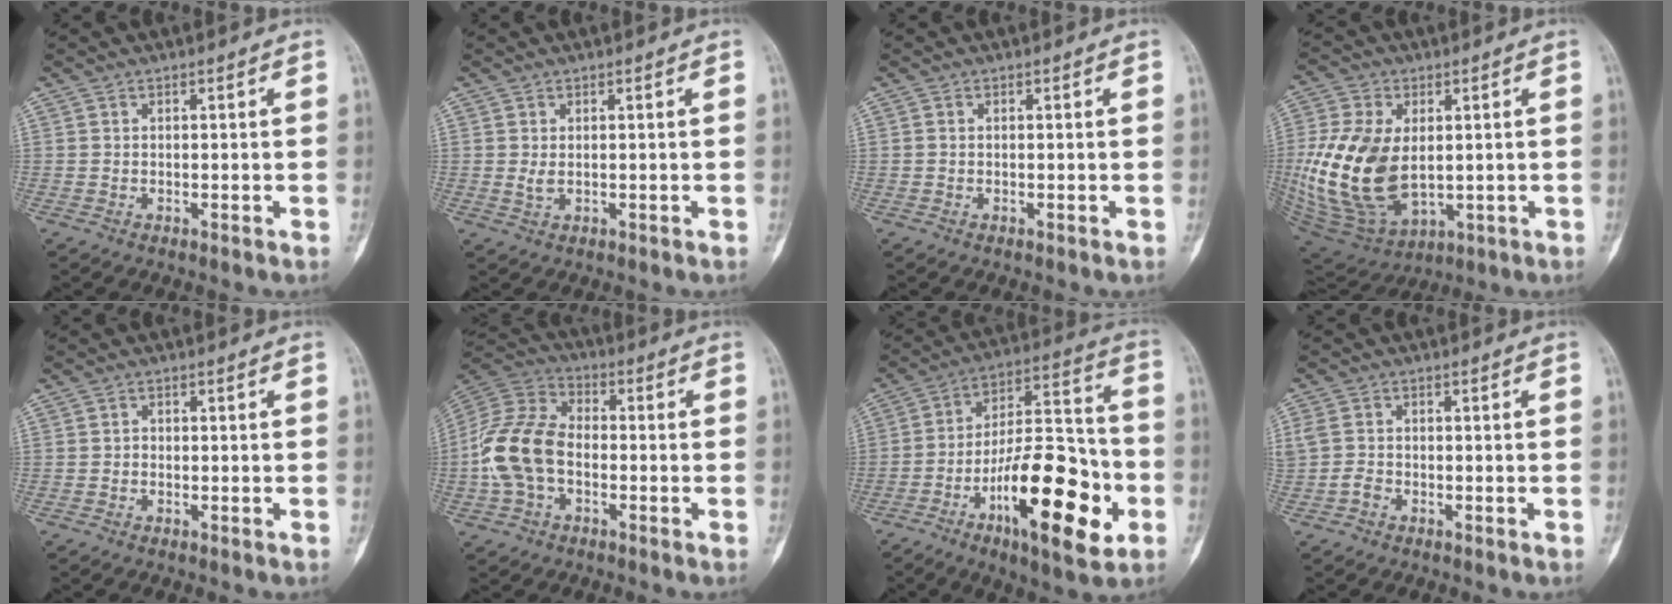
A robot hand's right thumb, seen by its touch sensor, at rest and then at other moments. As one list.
[{"total": 1.5, "force": [0.2, 0.8, 1.2], "torque": [-0.024, -0.002, 0.010]}, {"total": 0.0}, {"total": 19.9, "force": [0.4, 12.5, 15.4], "torque": [-0.310, -0.021, 0.027]}, {"total": 0.7, "force": [-0.2, 0.6, 0.3], "torque": [0.005, 0.003, -0.008]}, {"total": 14.5, "force": [-2.5, 9.6, 10.5], "torque": [-0.213, 0.037, -0.055]}, {"total": 23.8, "force": [-8.8, 8.7, 20.4], "torque": [-0.322, 0.046, -0.139]}, {"total": 3.5, "force": [-1.1, 2.8, 1.8], "torque": [-0.045, 0.017, -0.019]}]